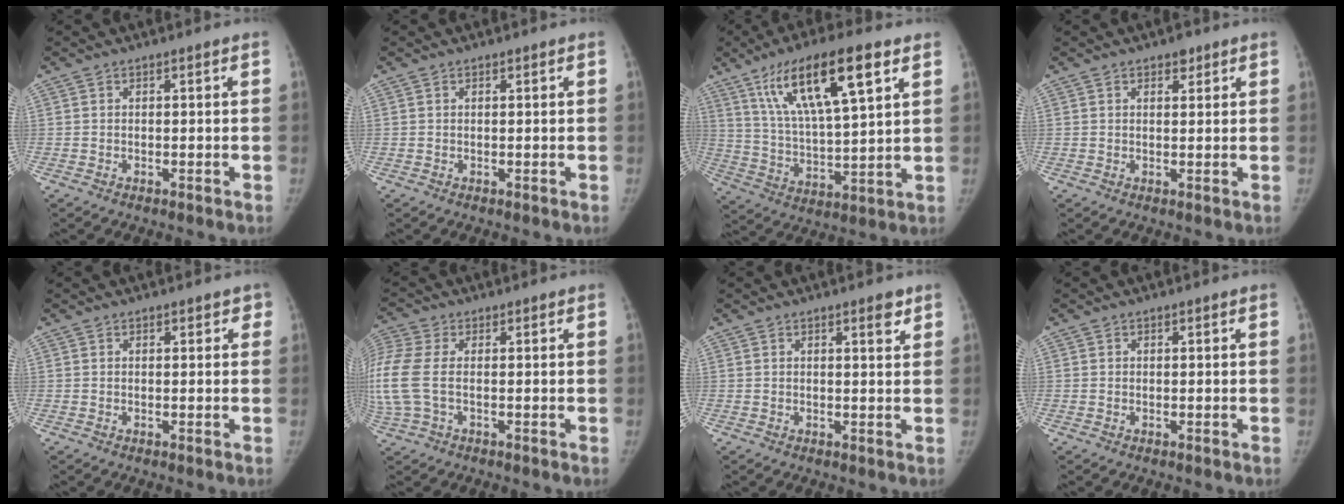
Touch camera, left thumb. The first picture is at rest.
{"total": 0.0}
{"total": 18.9, "force": [9.6, 5.3, 15.4], "torque": [-0.251, -0.022, 0.173]}
{"total": 2.1, "force": [1.4, 1.2, 1.1], "torque": [-0.003, -0.006, 0.018]}
{"total": 1.3, "force": [0.8, 0.9, 0.6], "torque": [0.013, -0.001, 0.003]}
{"total": 9.5, "force": [0.0, 5.3, 7.8], "torque": [-0.223, 0.014, 0.001]}
{"total": 2.3, "force": [1.5, 0.7, 1.6], "torque": [-0.016, -0.010, 0.021]}
{"total": 0.0}